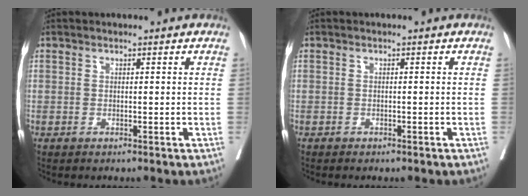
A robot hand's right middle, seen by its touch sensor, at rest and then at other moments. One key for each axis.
{"total": 0.8, "fx": -0.6, "fy": 0.3, "fz": 0.3, "tx": -0.008, "ty": 0.000, "tz": -0.009}